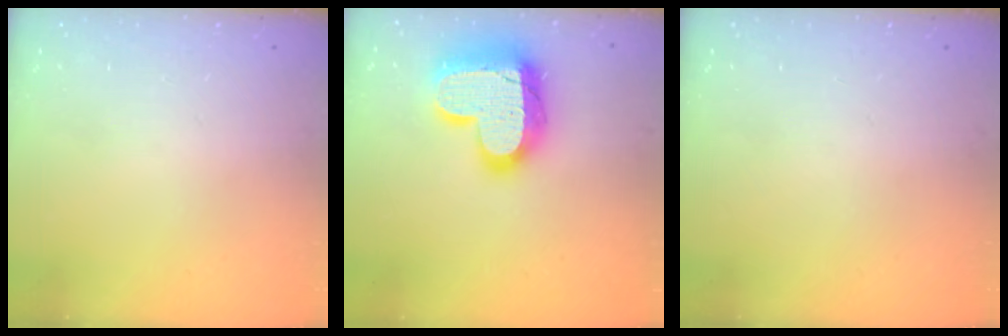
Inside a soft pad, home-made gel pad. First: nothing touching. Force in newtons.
{"total": 21.1, "press": 21.0, "slide": 1.5}
{"total": 0.0}